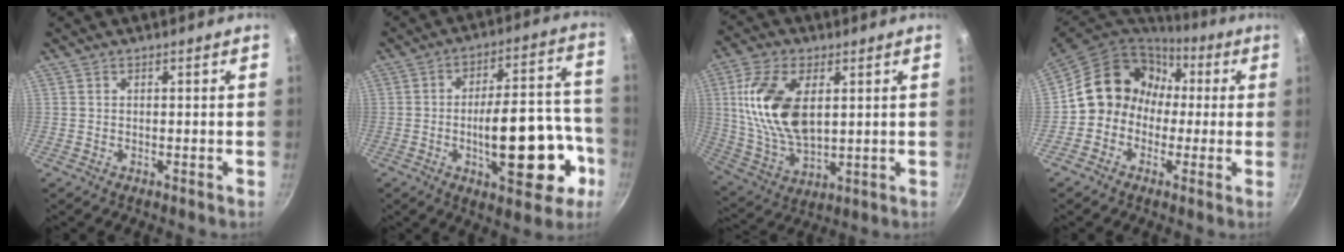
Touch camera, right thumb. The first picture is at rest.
{"total": 19.0, "force": [-6.1, 8.0, 16.2], "torque": [-0.189, 0.047, -0.078]}
{"total": 16.3, "force": [3.6, 8.9, 13.2], "torque": [-0.245, -0.011, 0.077]}
{"total": 13.3, "force": [0.5, 12.0, 5.8], "torque": [-0.053, 0.043, -0.012]}